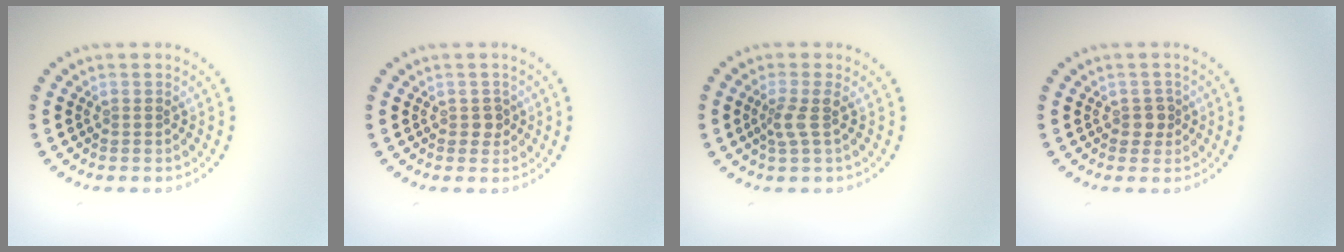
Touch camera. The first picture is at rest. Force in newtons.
{"total": 1.0, "press": 0.9, "slide": 0.3}
{"total": 1.9, "press": 1.4, "slide": 1.2}
{"total": 1.4, "press": 1.1, "slide": 0.8}